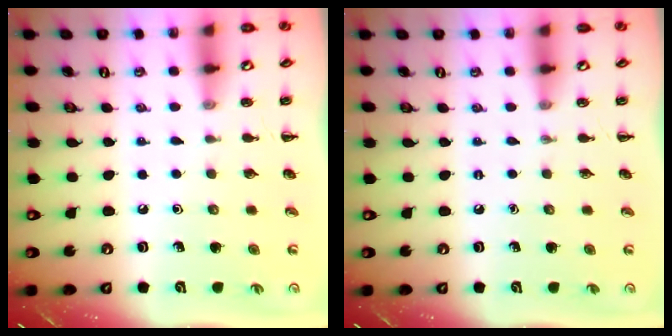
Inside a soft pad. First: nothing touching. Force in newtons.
{"total": 0.0}